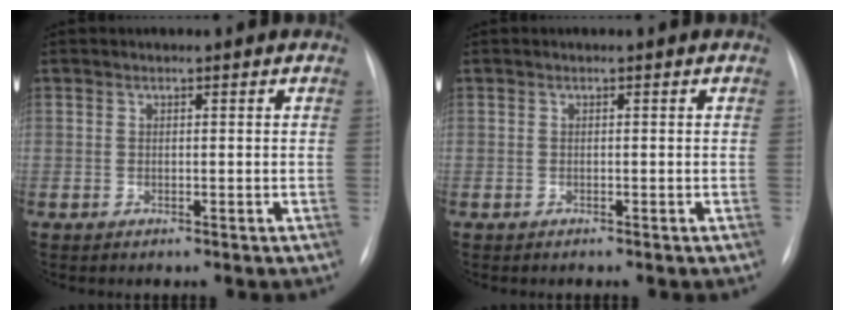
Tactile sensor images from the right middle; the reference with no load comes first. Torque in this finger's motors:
{"motor_torque": [0.09, -0.23, 0.05, 0.02]}